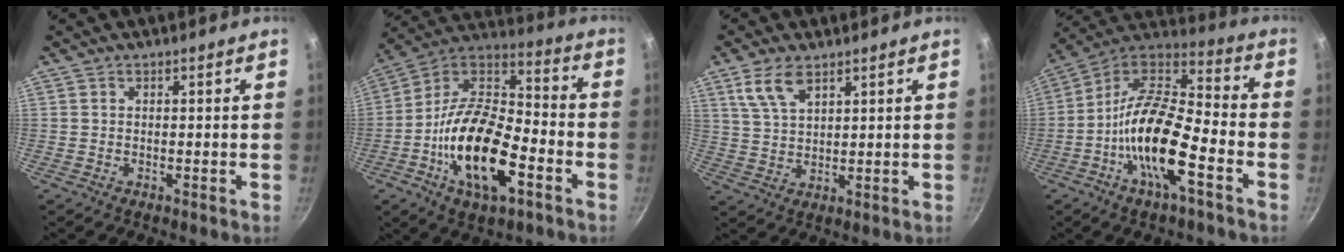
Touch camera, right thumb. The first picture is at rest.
{"total": 21.8, "force": [-7.4, 10.4, 17.7], "torque": [-0.311, 0.039, -0.151]}
{"total": 6.8, "force": [4.1, 3.1, 4.5], "torque": [-0.082, -0.013, 0.086]}
{"total": 18.8, "force": [-6.6, 6.7, 16.3], "torque": [-0.292, 0.049, -0.143]}